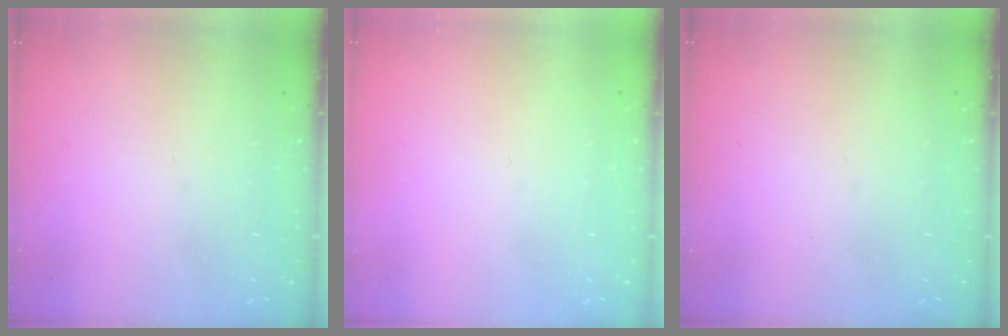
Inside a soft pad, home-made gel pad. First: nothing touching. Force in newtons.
{"total": 0.0}
{"total": 0.0}